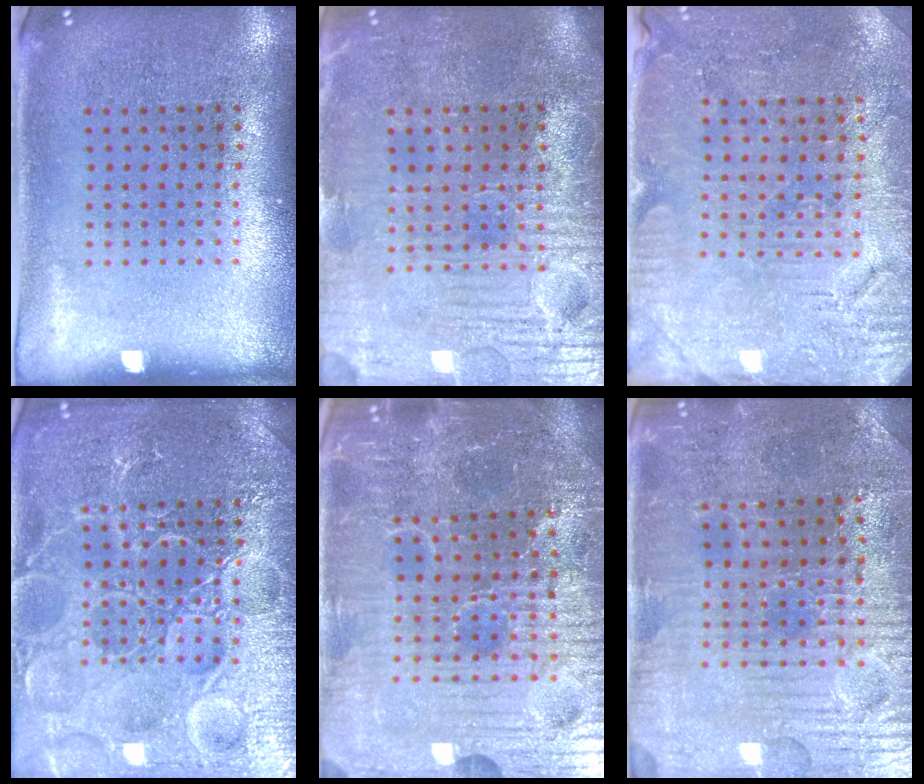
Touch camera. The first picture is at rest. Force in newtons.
{"total": 4.0, "press": 3.7, "slide": 1.5}
{"total": 3.0, "press": 2.9, "slide": 0.6}
{"total": 7.4, "press": 7.3, "slide": 1.0}
{"total": 6.1, "press": 5.8, "slide": 2.0}
{"total": 3.6, "press": 3.6, "slide": 0.4}